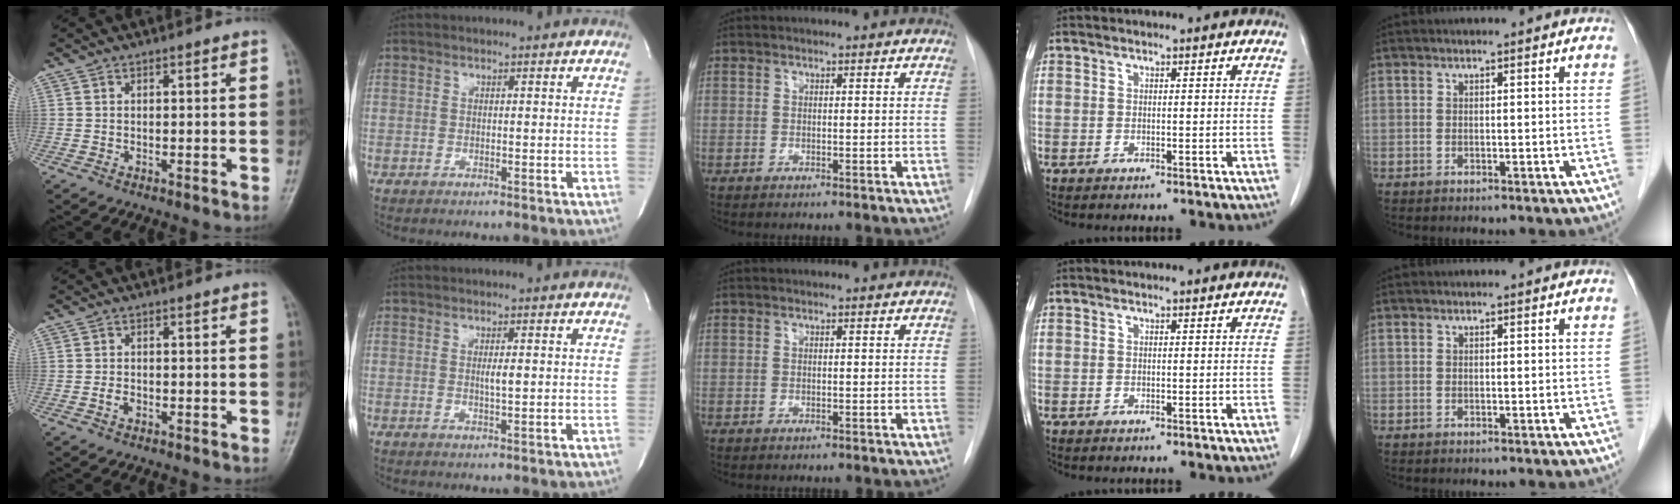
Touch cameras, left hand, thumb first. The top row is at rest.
{"thumb": {"total": 1.4, "force": [-0.4, 1.0, 0.9], "torque": [-0.016, 0.002, -0.008]}, "index": {"total": 1.6, "force": [0.2, 0.1, 1.6], "torque": [-0.032, -0.002, 0.004]}}